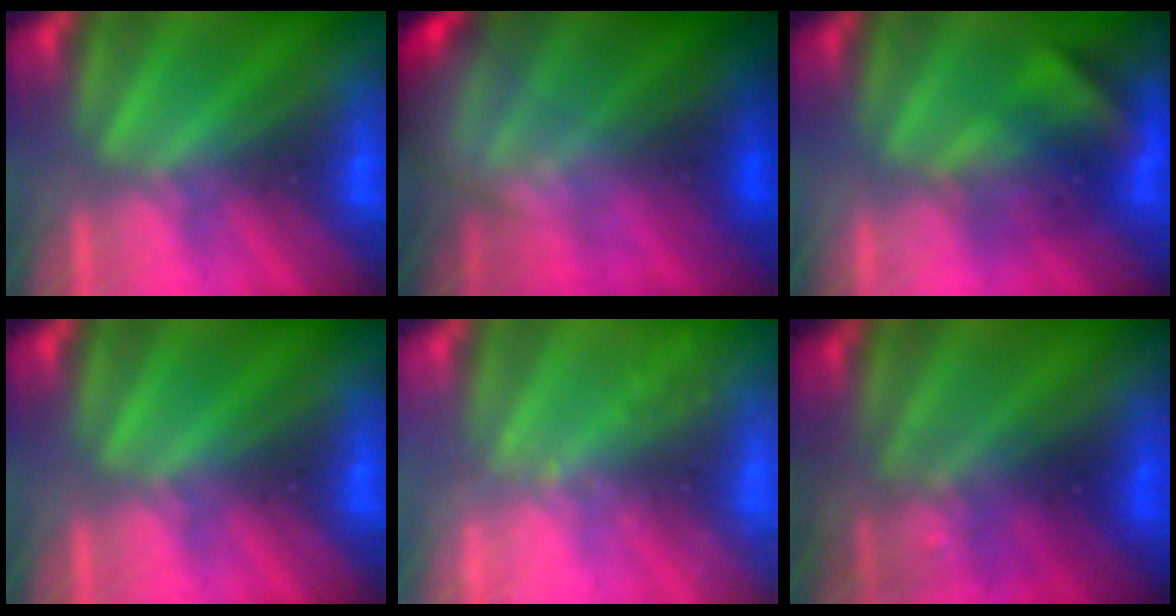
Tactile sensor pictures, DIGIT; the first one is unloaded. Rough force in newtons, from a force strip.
{"total": 8.3}
{"total": 3.5}
{"total": 0.0}
{"total": 2.3}
{"total": 3.0}